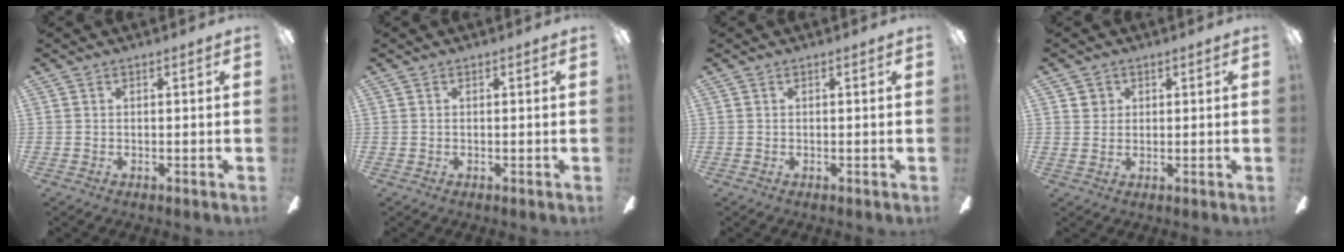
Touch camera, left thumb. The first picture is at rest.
{"total": 0.0}
{"total": 0.0}
{"total": 2.4, "force": [1.2, 2.1, 0.4], "torque": [0.004, -0.002, 0.019]}